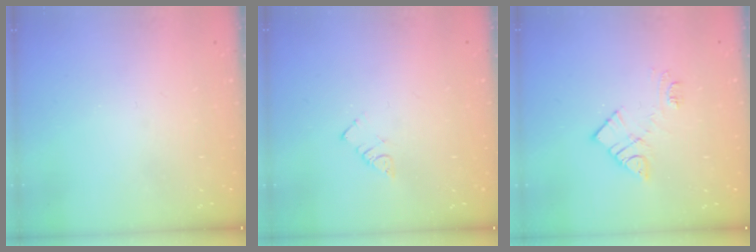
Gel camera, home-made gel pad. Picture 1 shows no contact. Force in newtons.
{"total": 2.5, "press": 2.5, "slide": 0.1}
{"total": 10.1, "press": 10.1, "slide": 0.6}